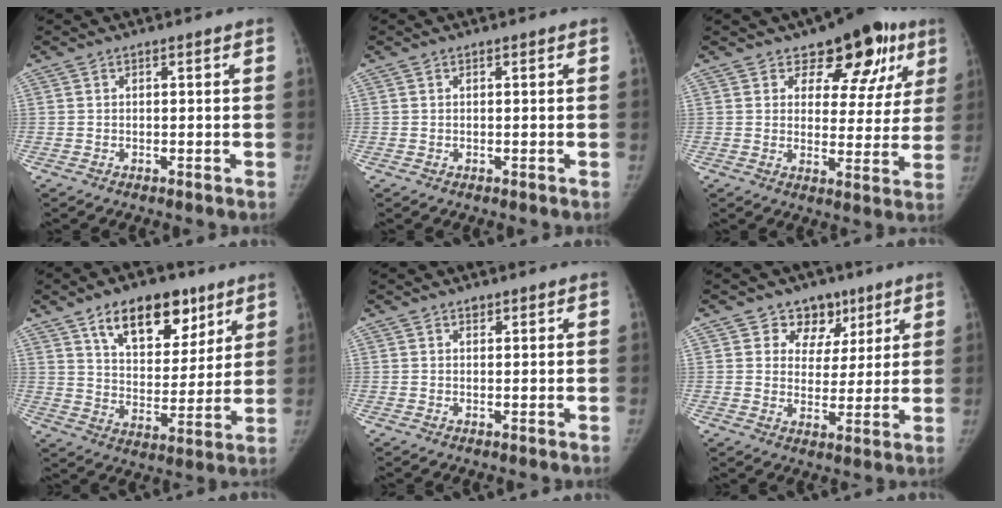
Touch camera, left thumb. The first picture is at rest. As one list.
[{"total": 0.0}, {"total": 13.5, "force": [7.8, 8.1, 7.4], "torque": [-0.027, -0.031, 0.101]}, {"total": 16.4, "force": [9.5, 9.1, 9.7], "torque": [-0.095, -0.044, 0.155]}, {"total": 0.8, "force": [0.5, 0.6, 0.2], "torque": [0.002, -0.005, 0.006]}, {"total": 8.3, "force": [4.7, 6.6, 1.7], "torque": [0.017, -0.019, 0.072]}]